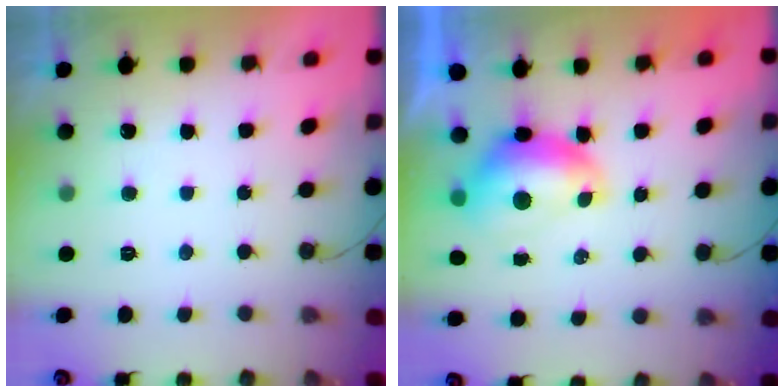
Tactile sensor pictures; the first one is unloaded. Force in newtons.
{"total": 9.7, "press": 9.6, "slide": 1.3}